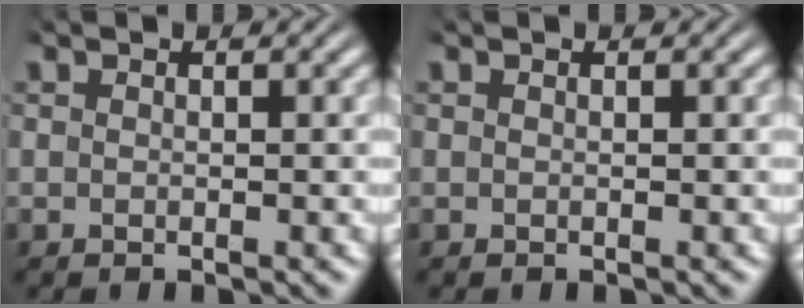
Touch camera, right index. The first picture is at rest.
{"total": 0.0}